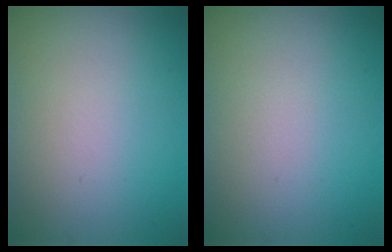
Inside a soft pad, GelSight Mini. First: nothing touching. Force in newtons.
{"total": 0.0}